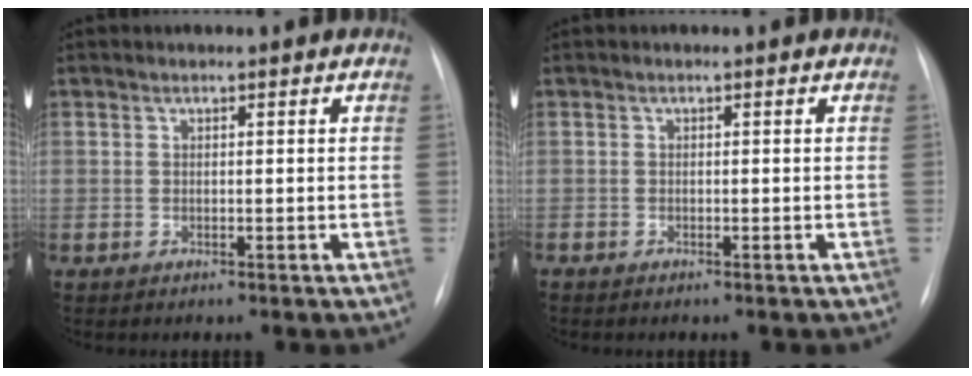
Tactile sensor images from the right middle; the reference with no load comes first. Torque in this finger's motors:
{"motor_torque": [0.77, -1.36, 0.33, 0.18]}